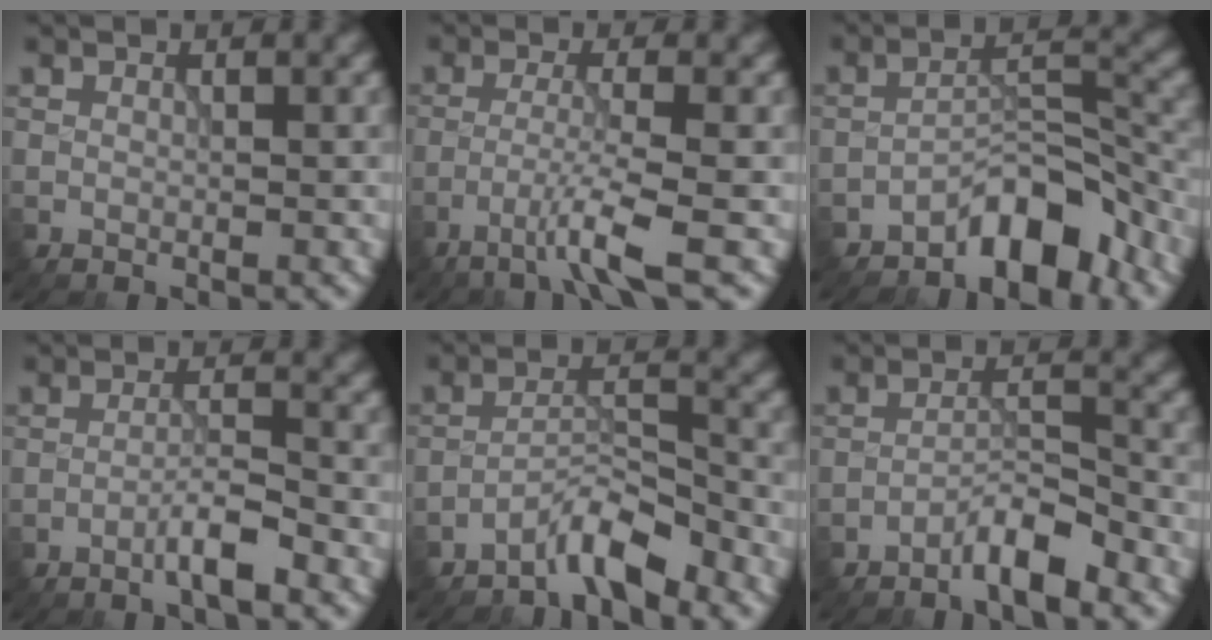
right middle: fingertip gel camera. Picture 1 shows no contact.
{"total": 3.8, "force": [-2.1, -0.1, 3.2], "torque": [-0.056, 0.005, -0.055]}
{"total": 5.2, "force": [-4.1, 1.6, 2.9], "torque": [-0.032, 0.018, -0.072]}
{"total": 2.8, "force": [-1.7, 0.1, 2.2], "torque": [-0.039, 0.010, -0.038]}
{"total": 3.9, "force": [-3.3, 0.5, 1.9], "torque": [-0.031, 0.012, -0.069]}
{"total": 3.5, "force": [-2.7, 0.4, 2.1], "torque": [-0.034, 0.012, -0.055]}